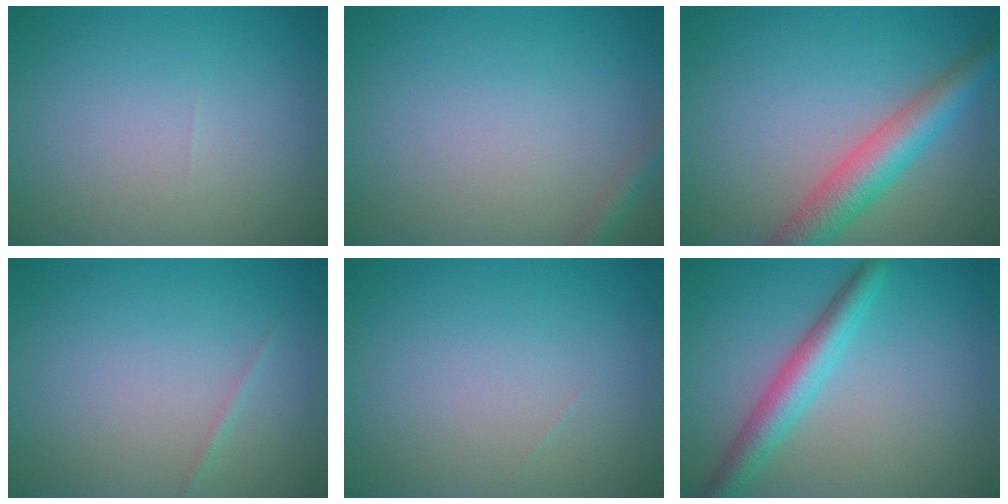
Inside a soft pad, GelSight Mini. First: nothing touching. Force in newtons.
{"total": 1.4, "press": 1.3, "slide": 0.1}
{"total": 5.3, "press": 5.3, "slide": 0.2}
{"total": 0.6, "press": 0.5, "slide": 0.0}
{"total": 0.0}
{"total": 3.8, "press": 3.8, "slide": 0.1}